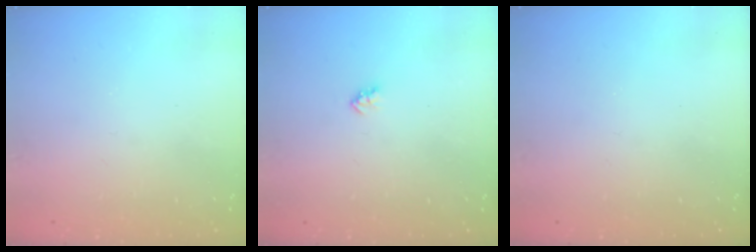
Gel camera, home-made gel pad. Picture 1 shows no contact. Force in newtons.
{"total": 2.0, "press": 2.0, "slide": 0.3}
{"total": 0.0}